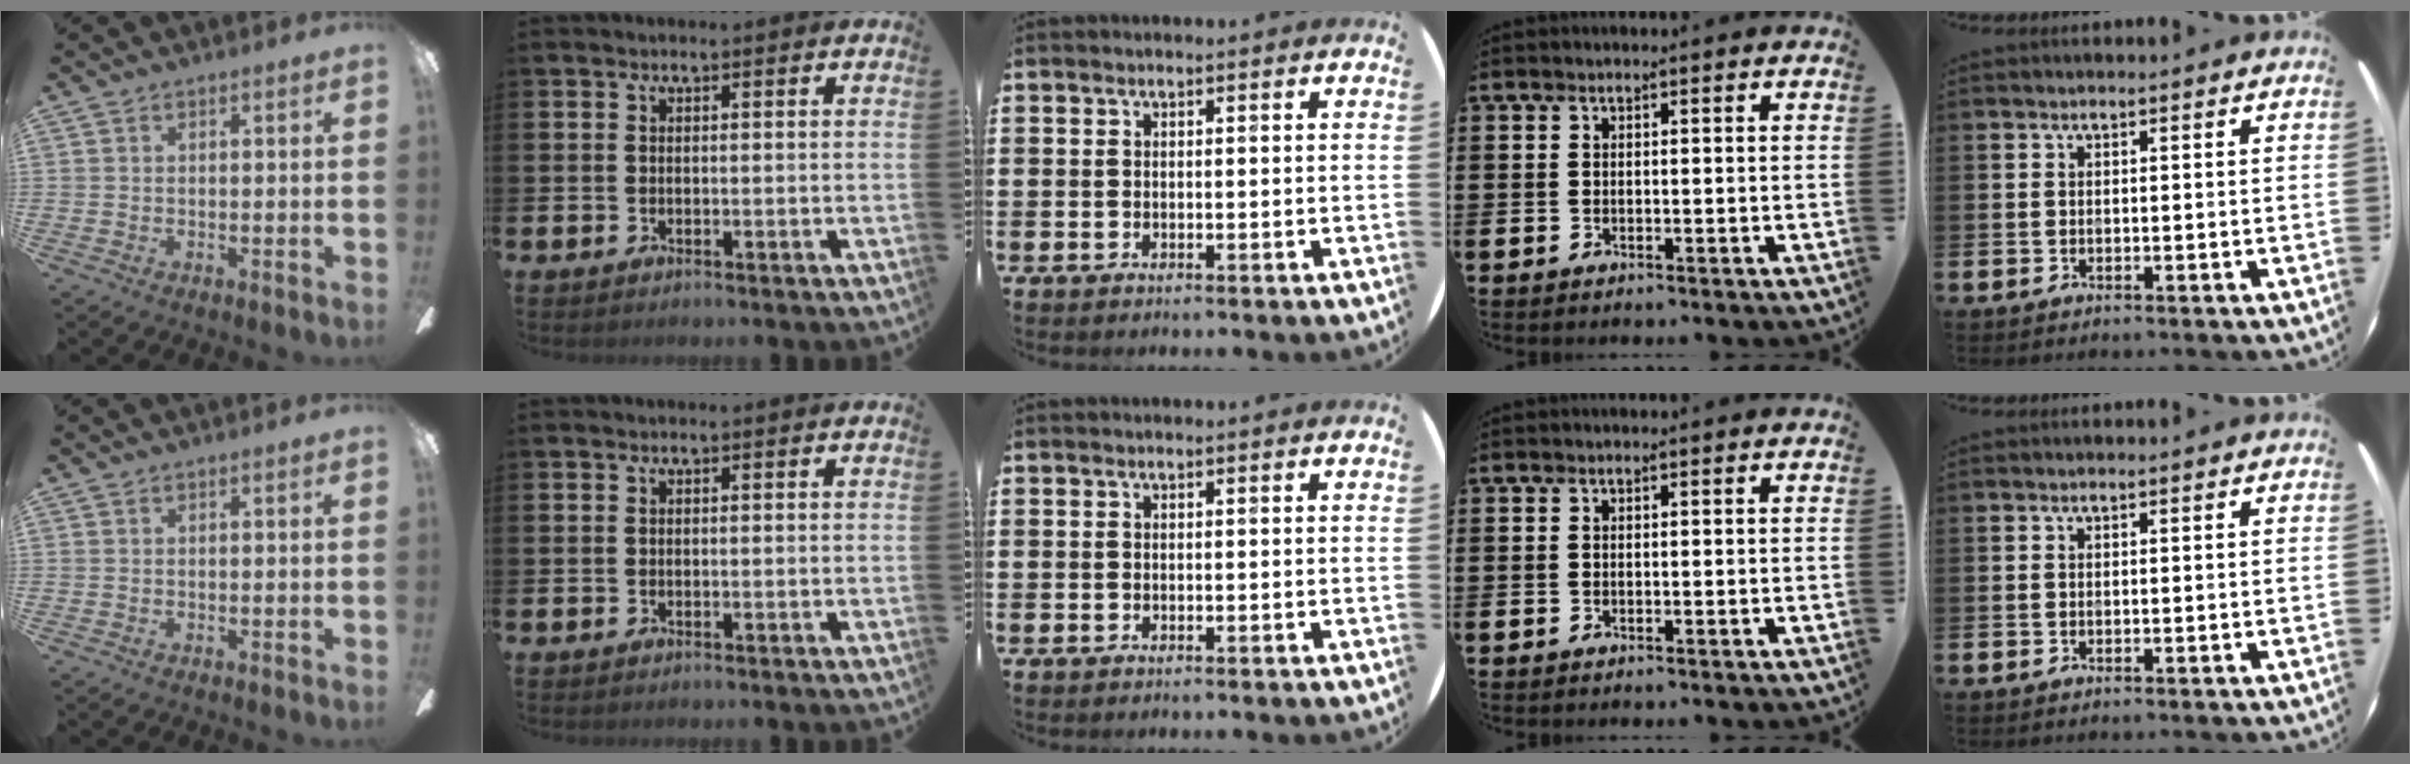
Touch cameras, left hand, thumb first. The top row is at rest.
{}